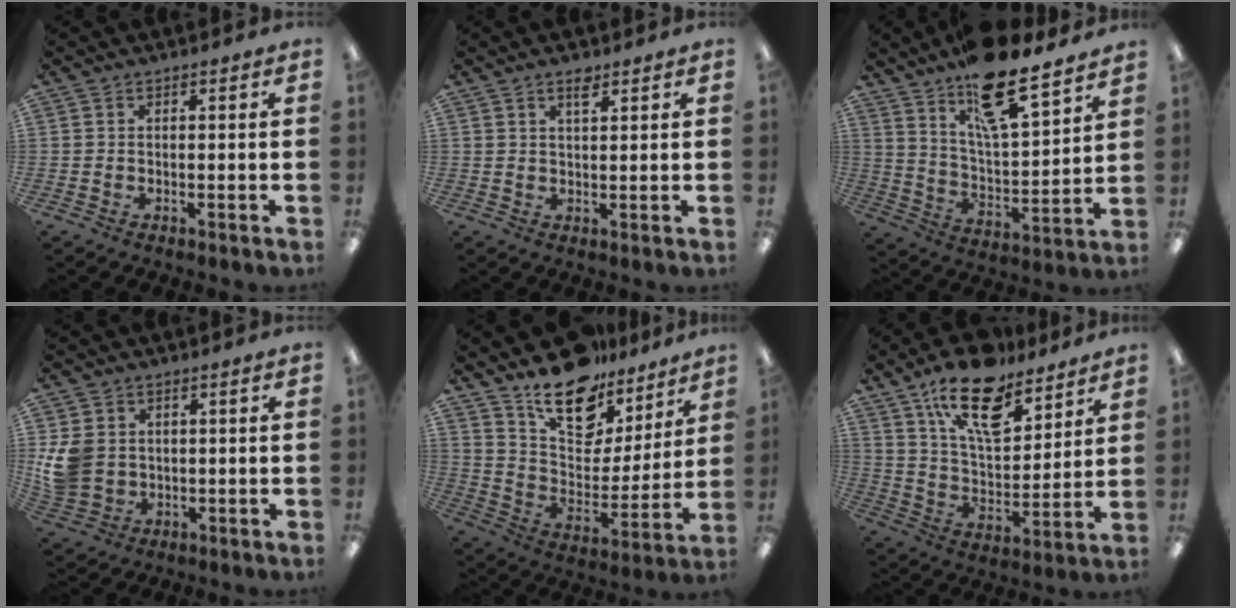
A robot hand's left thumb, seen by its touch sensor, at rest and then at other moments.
{"total": 3.0, "force": [2.2, 0.9, 1.8], "torque": [-0.033, -0.002, 0.037]}
{"total": 18.0, "force": [13.3, 5.8, 10.7], "torque": [-0.167, -0.081, 0.223]}
{"total": 7.9, "force": [1.3, 6.7, 3.9], "torque": [-0.091, 0.011, 0.031]}
{"total": 21.4, "force": [15.6, 10.4, 10.2], "torque": [-0.164, -0.108, 0.280]}
{"total": 18.7, "force": [12.7, 8.4, 10.9], "torque": [-0.177, -0.067, 0.221]}